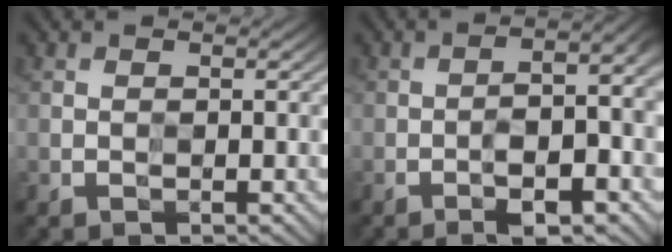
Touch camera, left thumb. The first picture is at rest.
{"total": 8.4, "force": [-3.3, 2.2, 7.4], "torque": [-0.102, 0.002, -0.050]}